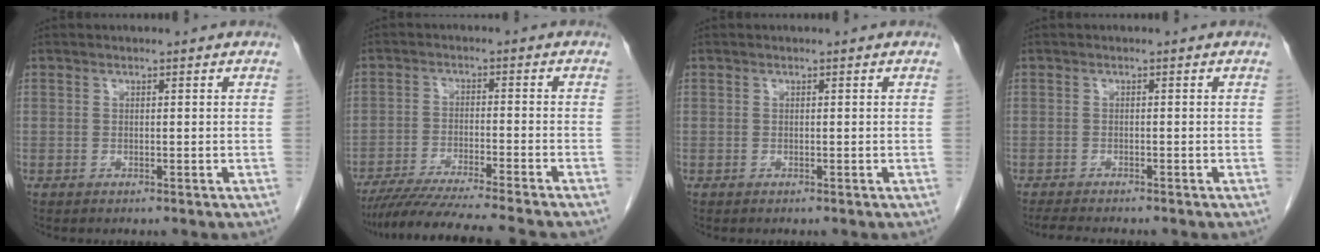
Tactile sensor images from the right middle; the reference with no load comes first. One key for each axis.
{"total": 14.1, "fx": -12.5, "fy": -1.3, "fz": 6.5, "tx": -0.086, "ty": -0.029, "tz": -0.200}
{"total": 0.0}
{"total": 4.5, "fx": -4.0, "fy": 0.5, "fz": 2.0, "tx": -0.036, "ty": -0.015, "tz": -0.061}